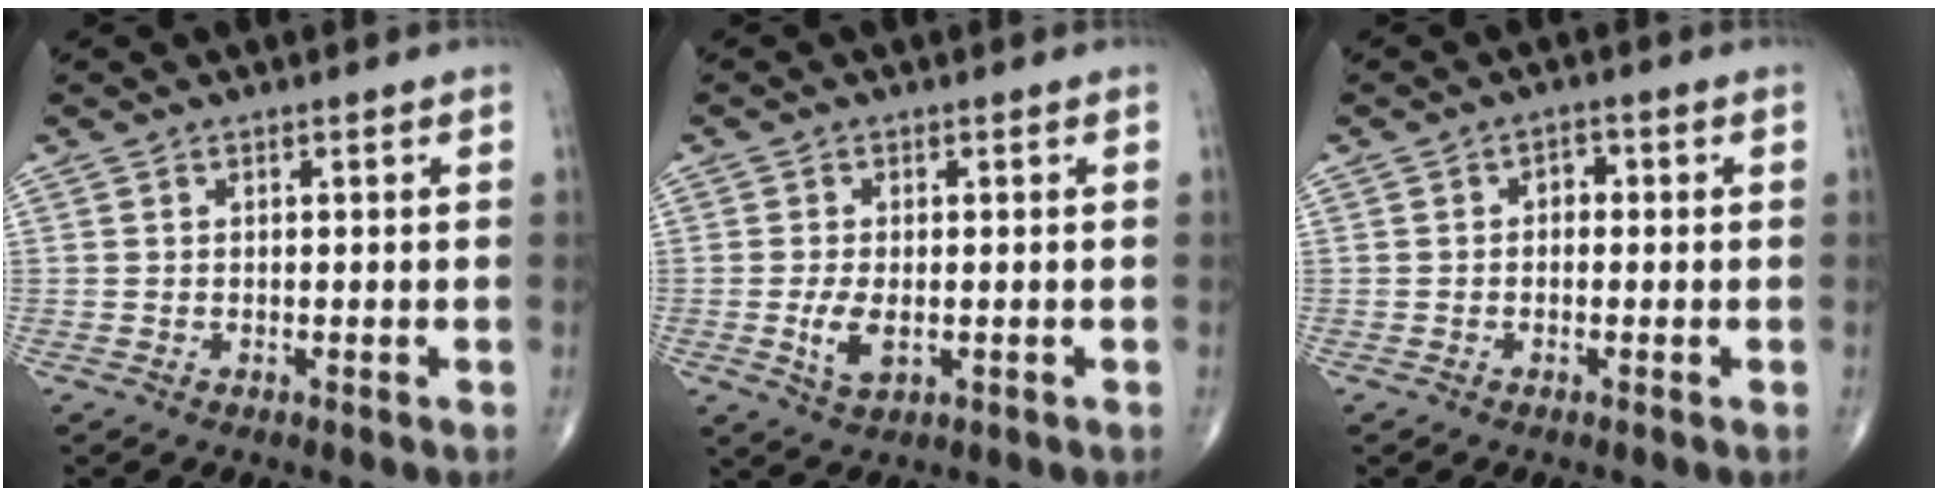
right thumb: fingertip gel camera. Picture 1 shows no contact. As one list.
[{"total": 4.5, "force": [-0.8, 2.2, 3.8], "torque": [-0.077, -0.008, -0.011]}, {"total": 1.9, "force": [-0.1, 1.5, 1.2], "torque": [-0.003, 0.009, -0.010]}]